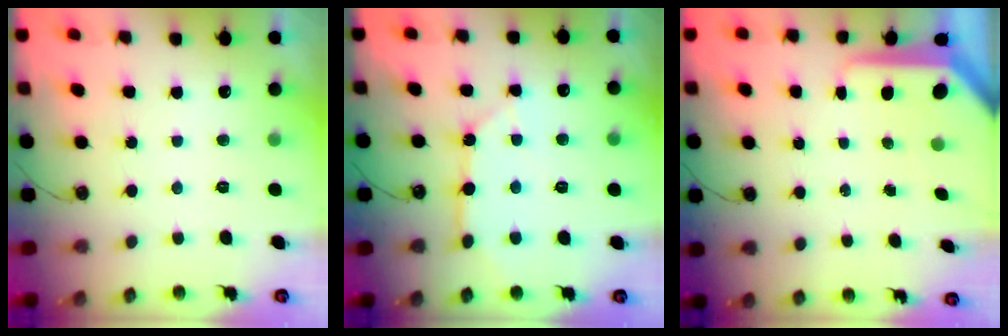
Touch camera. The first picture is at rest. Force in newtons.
{"total": 10.6, "press": 10.5, "slide": 1.2}
{"total": 9.5, "press": 9.5, "slide": 0.8}